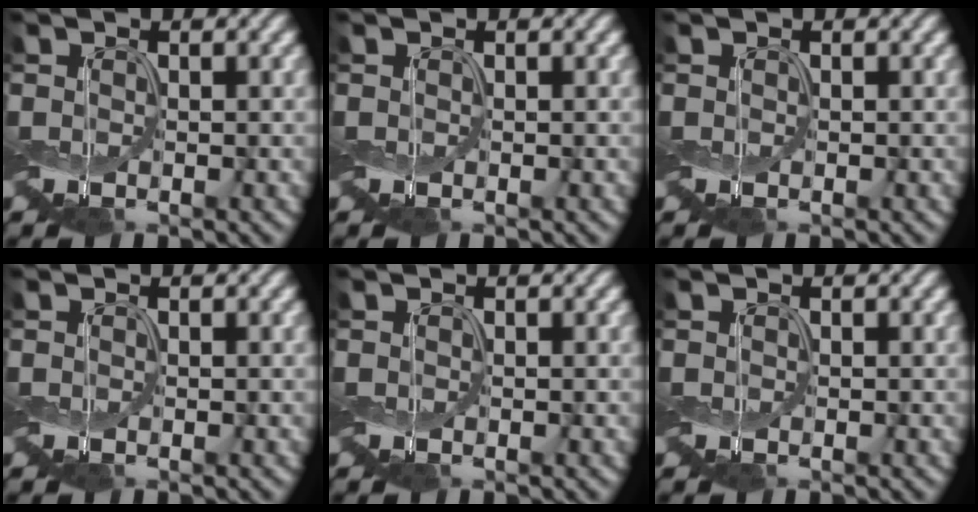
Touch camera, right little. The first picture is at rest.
{"total": 0.0}
{"total": 0.0}
{"total": 0.0}
{"total": 0.0}
{"total": 0.0}